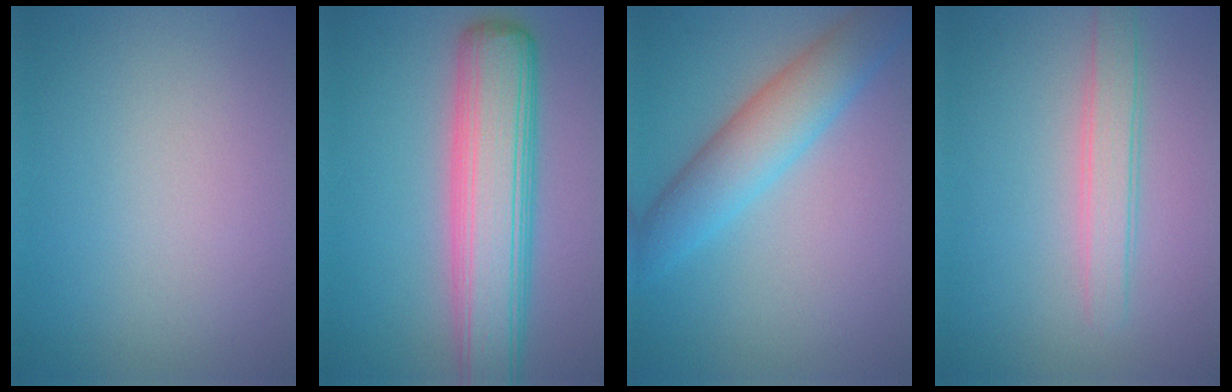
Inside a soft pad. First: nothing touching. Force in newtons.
{"total": 8.8, "press": 8.8, "slide": 0.4}
{"total": 5.4, "press": 5.4, "slide": 0.1}
{"total": 2.6, "press": 2.6, "slide": 0.2}